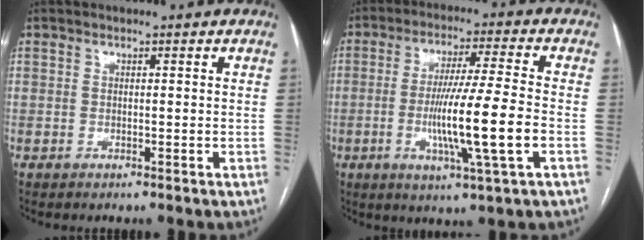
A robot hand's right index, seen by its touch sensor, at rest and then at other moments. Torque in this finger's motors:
{"motor_torque": [2.14, 0.00, 1.01, 0.21]}